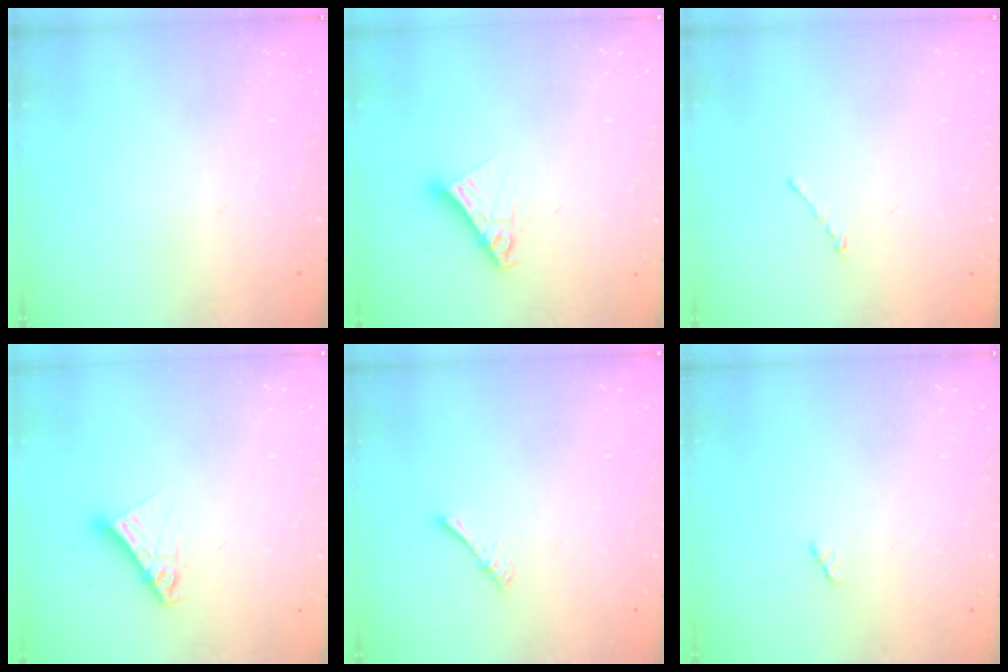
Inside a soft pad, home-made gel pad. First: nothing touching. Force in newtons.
{"total": 8.1, "press": 8.1, "slide": 0.7}
{"total": 0.7, "press": 0.7, "slide": 0.2}
{"total": 8.1, "press": 8.1, "slide": 0.7}
{"total": 1.7, "press": 1.6, "slide": 0.4}
{"total": 2.1, "press": 2.1, "slide": 0.3}